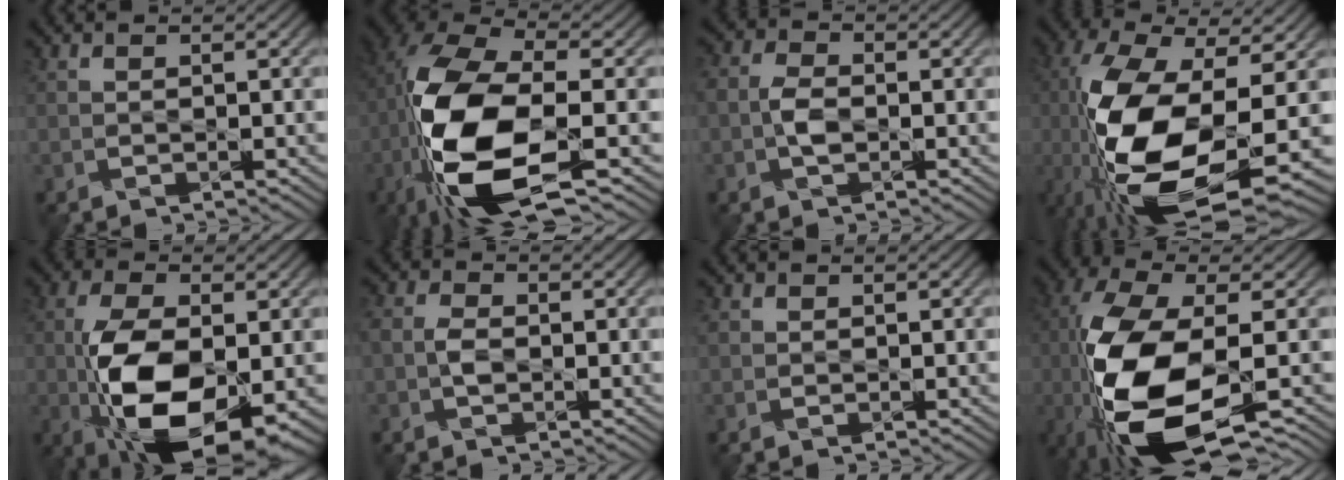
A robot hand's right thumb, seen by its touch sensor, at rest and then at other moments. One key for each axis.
{"total": 16.7, "fx": -5.1, "fy": 6.9, "fz": 14.3, "tx": -0.325, "ty": -0.018, "tz": -0.099}
{"total": 3.0, "fx": -0.6, "fy": 1.8, "fz": 2.3, "tx": -0.056, "ty": 0.008, "tz": -0.020}
{"total": 16.7, "fx": -4.6, "fy": 6.7, "fz": 14.6, "tx": -0.331, "ty": -0.026, "tz": -0.081}
{"total": 14.0, "fx": -3.4, "fy": 7.0, "fz": 11.7, "tx": -0.231, "ty": -0.013, "tz": -0.065}
{"total": 2.4, "fx": -0.4, "fy": 1.6, "fz": 1.7, "tx": -0.042, "ty": 0.006, "tz": -0.014}
{"total": 0.7, "fx": 0.2, "fy": 0.7, "fz": 0.1, "tx": 0.001, "ty": 0.001, "tz": 0.001}
{"total": 15.3, "fx": -4.5, "fy": 6.3, "fz": 13.2, "tx": -0.313, "ty": -0.026, "tz": -0.087}